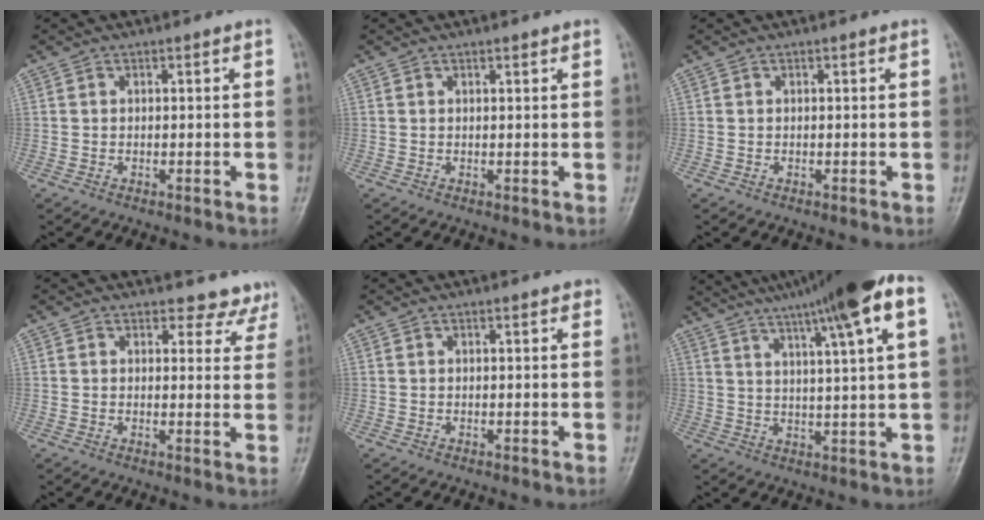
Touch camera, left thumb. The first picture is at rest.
{"total": 0.9, "force": [0.7, 0.2, 0.5], "torque": [-0.007, -0.003, 0.009]}
{"total": 0.0}
{"total": 6.1, "force": [5.4, 2.7, -0.2], "torque": [0.045, -0.030, 0.037]}
{"total": 0.7, "force": [0.5, 0.3, 0.5], "torque": [-0.006, -0.001, 0.003]}
{"total": 17.7, "force": [10.2, 0.8, 14.4], "torque": [-0.223, 0.006, 0.141]}